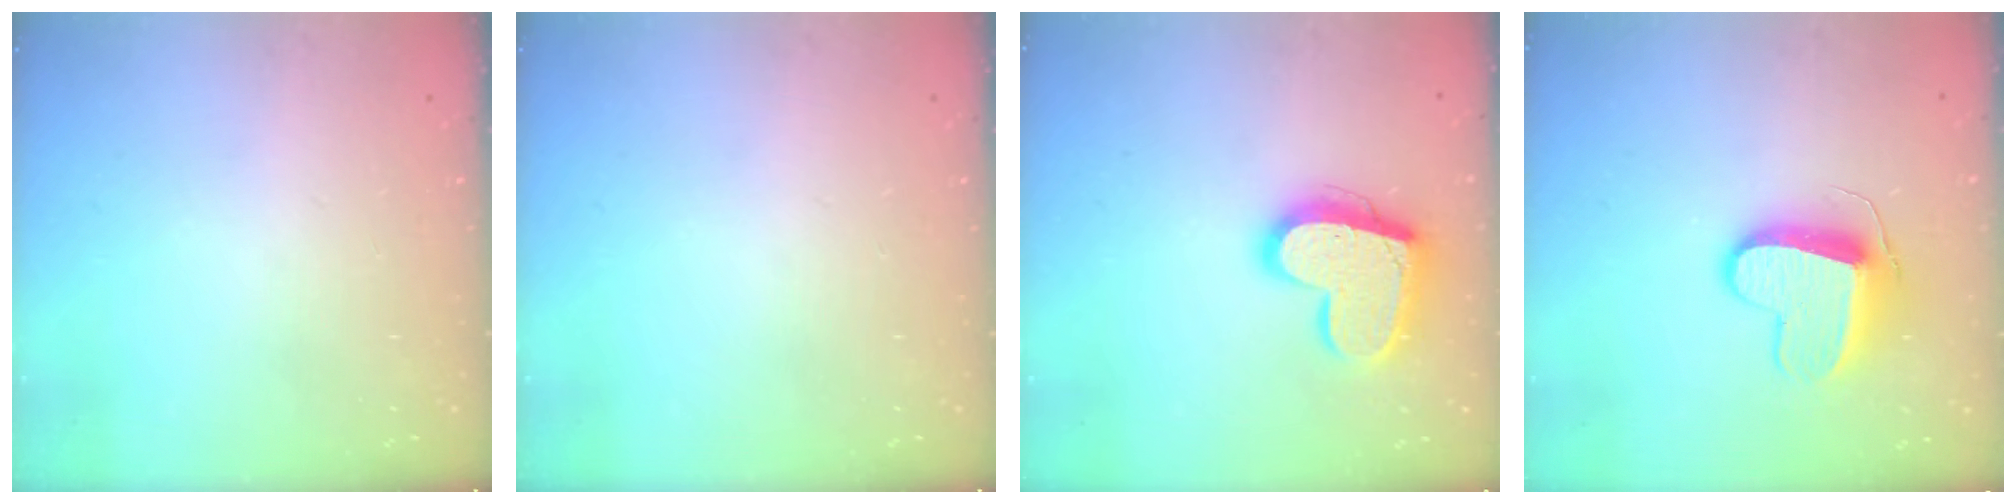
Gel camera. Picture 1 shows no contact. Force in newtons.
{"total": 0.0}
{"total": 17.0, "press": 16.9, "slide": 1.4}
{"total": 10.6, "press": 10.6, "slide": 0.4}